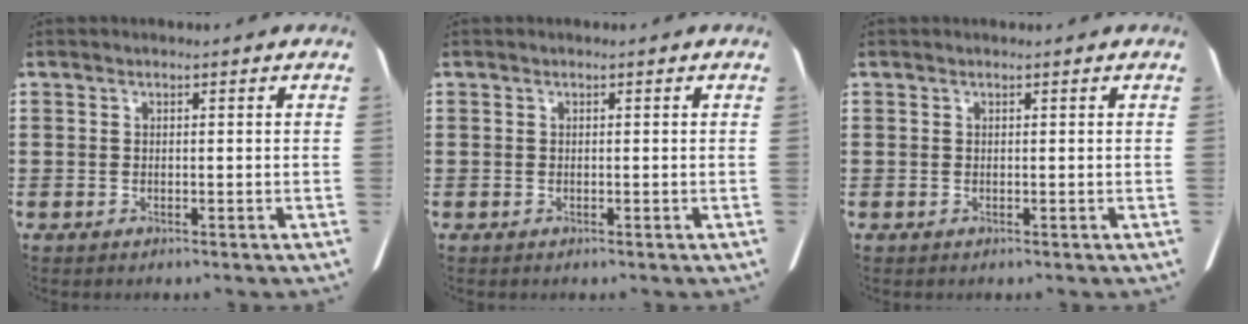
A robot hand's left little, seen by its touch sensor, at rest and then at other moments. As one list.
[{"total": 0.0}, {"total": 0.0}]